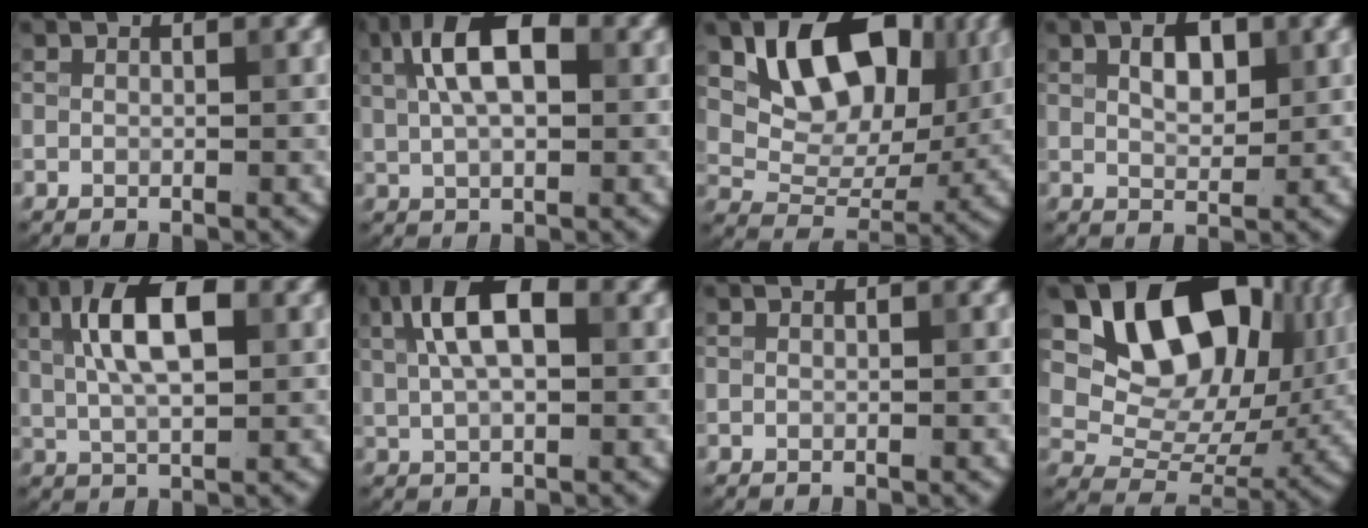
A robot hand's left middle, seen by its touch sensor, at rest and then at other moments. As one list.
[{"total": 7.2, "force": [2.1, 3.6, 5.9], "torque": [-0.106, 0.020, 0.025]}, {"total": 11.1, "force": [4.1, 7.3, 7.4], "torque": [-0.124, -0.009, 0.071]}, {"total": 3.1, "force": [1.0, 1.7, 2.4], "torque": [-0.043, 0.004, 0.018]}, {"total": 7.4, "force": [1.8, 3.2, 6.5], "torque": [-0.115, 0.017, 0.026]}, {"total": 6.5, "force": [1.9, 3.0, 5.4], "torque": [-0.099, 0.017, 0.024]}, {"total": 0.0}, {"total": 13.8, "force": [5.7, 8.8, 8.9], "torque": [-0.134, 0.009, 0.103]}]